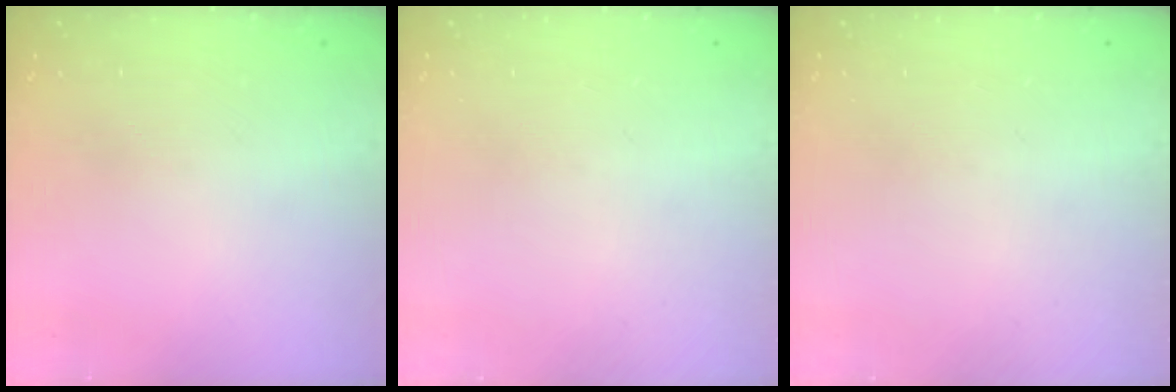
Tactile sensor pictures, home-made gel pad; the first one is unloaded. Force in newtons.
{"total": 0.0}
{"total": 0.0}